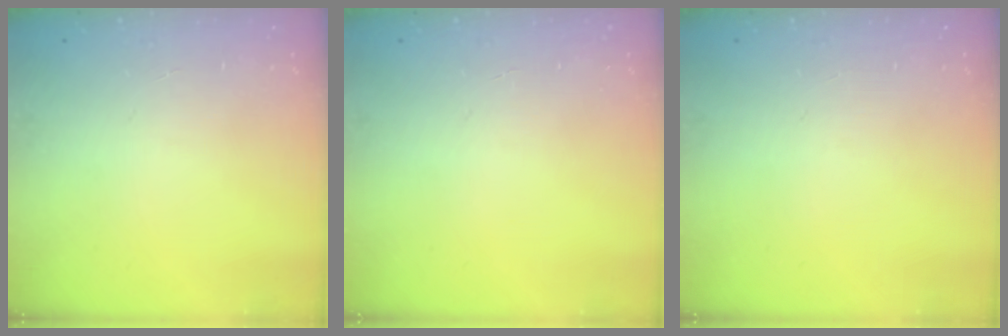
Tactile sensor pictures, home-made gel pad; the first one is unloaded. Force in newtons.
{"total": 0.0}
{"total": 0.0}